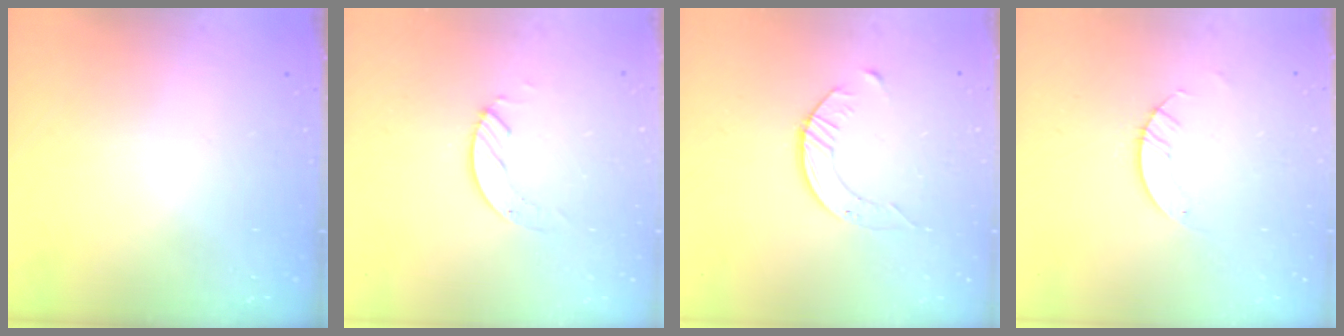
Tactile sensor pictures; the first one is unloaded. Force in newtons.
{"total": 3.5, "press": 3.5, "slide": 0.4}
{"total": 3.5, "press": 3.4, "slide": 0.4}
{"total": 2.8, "press": 2.8, "slide": 0.2}